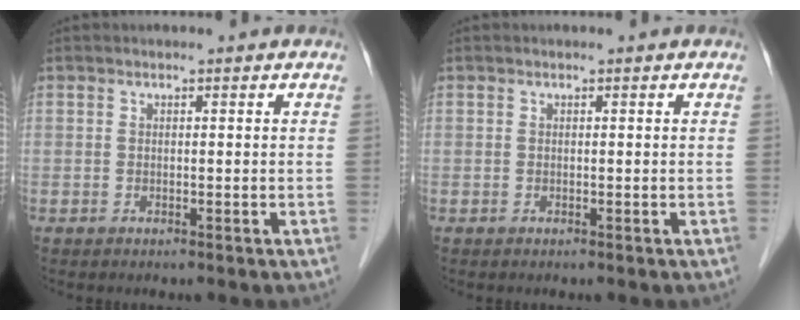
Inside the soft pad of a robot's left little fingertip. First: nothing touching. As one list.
[{"total": 0.0}]